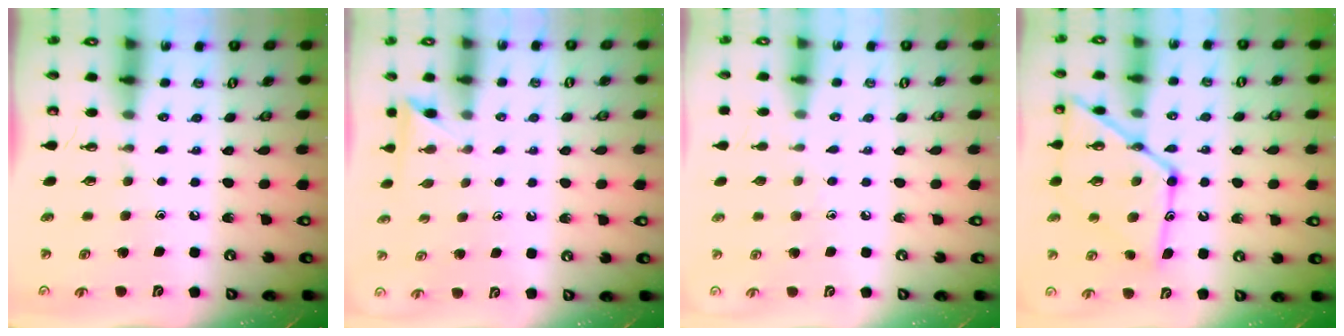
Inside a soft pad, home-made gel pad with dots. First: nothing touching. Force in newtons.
{"total": 2.3, "press": 2.3, "slide": 0.2}
{"total": 4.2, "press": 4.2, "slide": 0.5}
{"total": 19.1, "press": 19.0, "slide": 1.6}